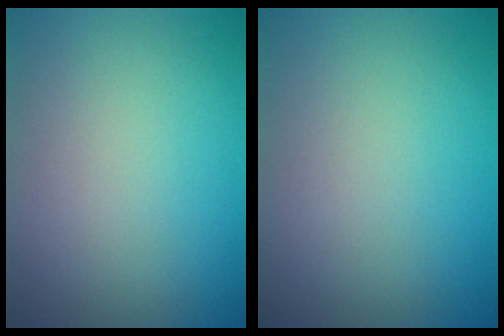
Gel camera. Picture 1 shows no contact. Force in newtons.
{"total": 0.0}